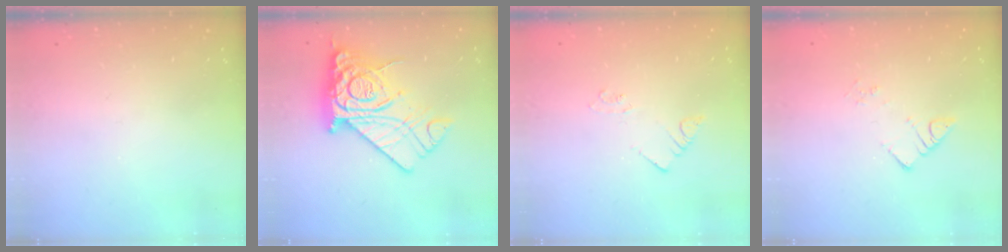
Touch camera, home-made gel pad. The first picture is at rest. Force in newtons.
{"total": 21.4, "press": 21.3, "slide": 2.0}
{"total": 2.2, "press": 2.2, "slide": 0.1}
{"total": 3.3, "press": 3.3, "slide": 0.2}